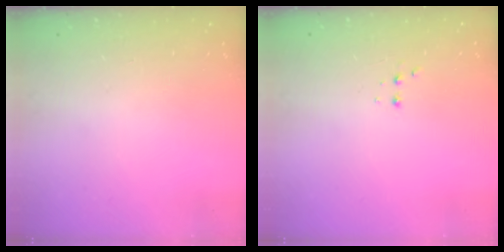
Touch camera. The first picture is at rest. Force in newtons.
{"total": 2.9, "press": 2.7, "slide": 1.0}